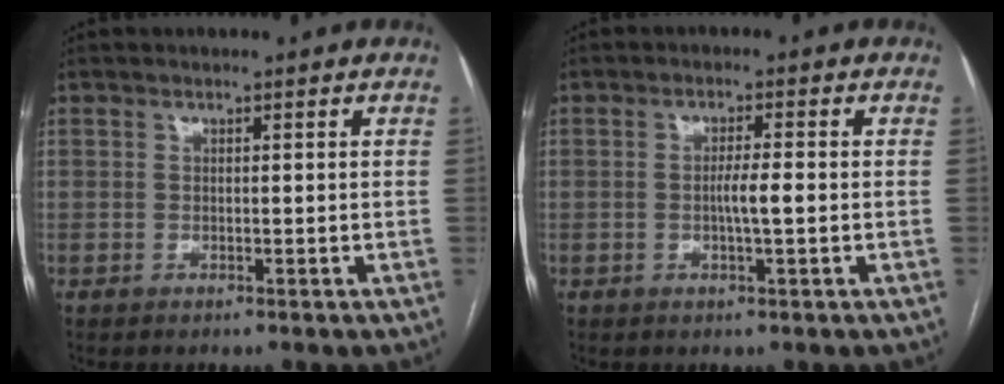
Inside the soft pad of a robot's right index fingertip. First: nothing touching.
{"total": 3.0, "force": [-0.5, -0.1, 3.0], "torque": [-0.054, -0.001, -0.009]}